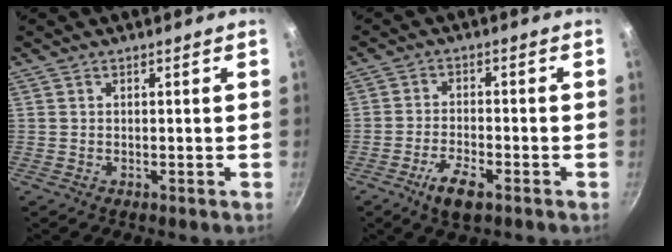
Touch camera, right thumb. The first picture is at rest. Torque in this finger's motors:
{"motor_torque": [0.62, 0.91, 0.70, -0.58, 0.10]}